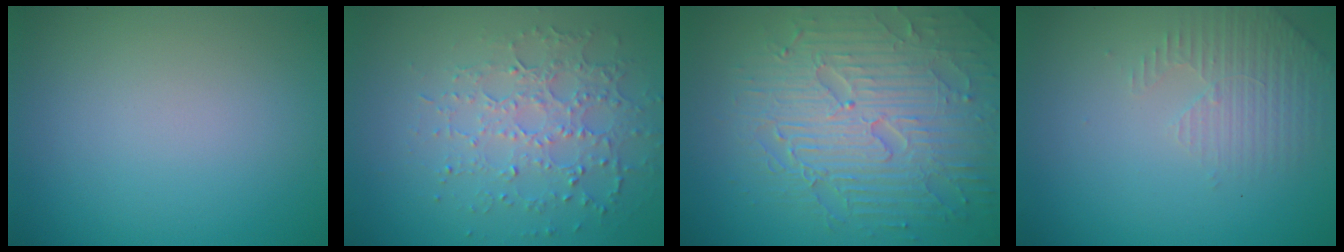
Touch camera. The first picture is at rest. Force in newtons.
{"total": 3.8, "press": 3.4, "slide": 1.7}
{"total": 8.4, "press": 6.0, "slide": 5.9}
{"total": 2.8, "press": 2.7, "slide": 0.8}